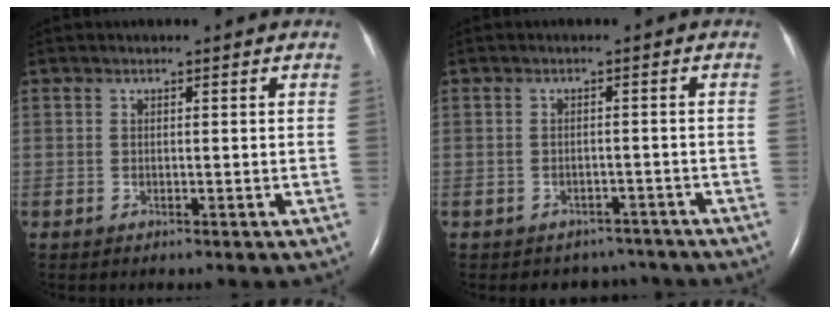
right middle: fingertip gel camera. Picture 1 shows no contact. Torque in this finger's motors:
{"motor_torque": [0.00, 0.00, 0.01, 0.01]}